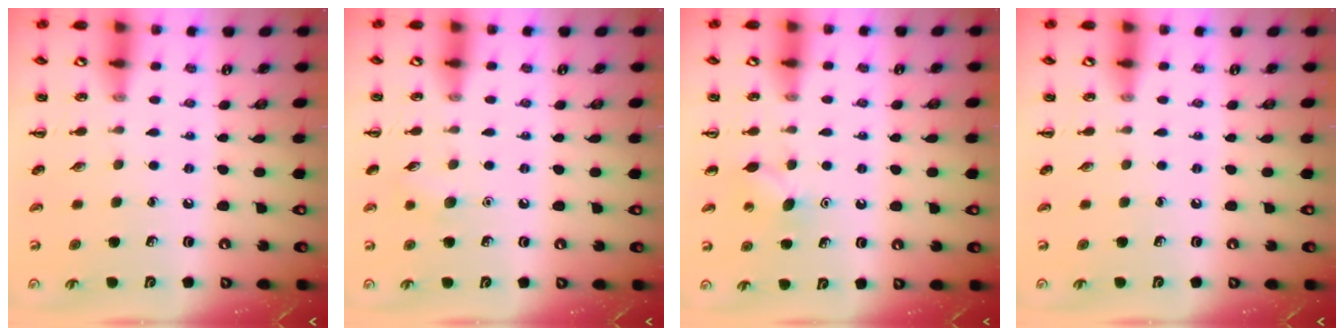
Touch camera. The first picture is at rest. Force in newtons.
{"total": 5.9, "press": 5.7, "slide": 1.4}
{"total": 4.6, "press": 4.5, "slide": 1.2}
{"total": 0.0}